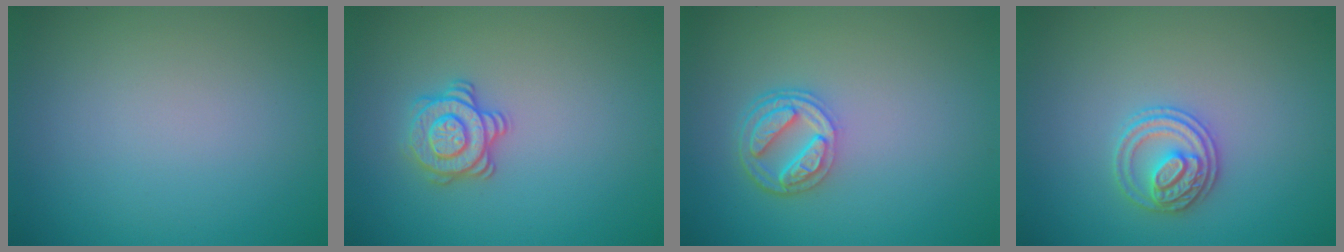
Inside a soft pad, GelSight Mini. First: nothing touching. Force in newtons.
{"total": 2.8, "press": 2.7, "slide": 0.7}
{"total": 4.0, "press": 3.1, "slide": 2.5}
{"total": 2.7, "press": 2.6, "slide": 0.5}